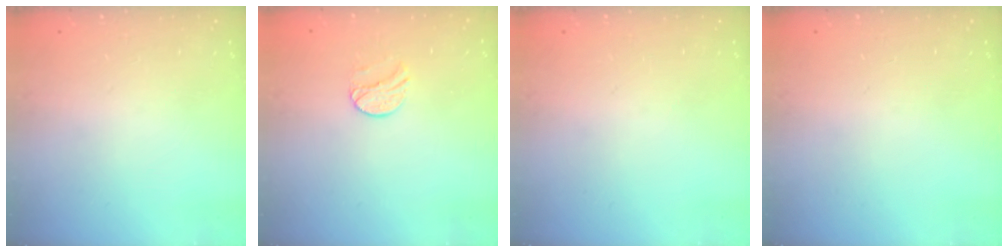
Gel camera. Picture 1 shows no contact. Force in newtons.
{"total": 8.3, "press": 8.2, "slide": 0.7}
{"total": 0.0}
{"total": 0.0}